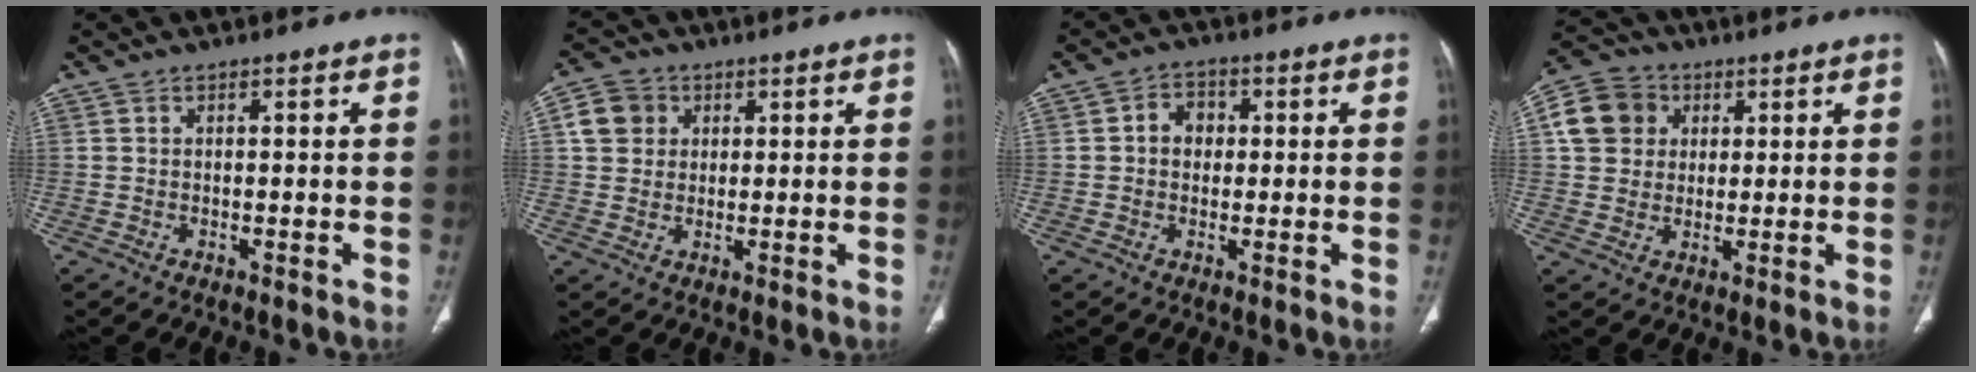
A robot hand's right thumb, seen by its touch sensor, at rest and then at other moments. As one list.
[{"total": 5.9, "force": [1.7, 5.2, 2.2], "torque": [-0.025, 0.004, 0.028]}, {"total": 4.3, "force": [0.4, 3.6, 2.3], "torque": [-0.014, 0.012, -0.001]}, {"total": 9.5, "force": [2.4, 8.4, 3.8], "torque": [-0.058, 0.006, 0.036]}]